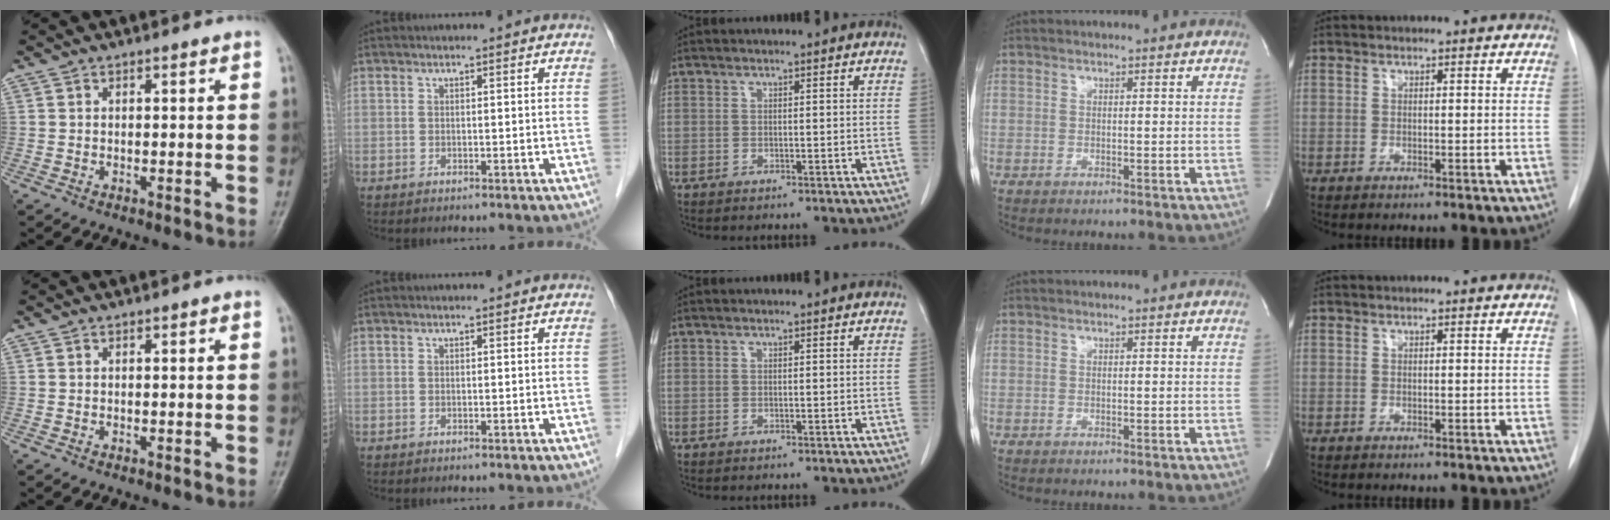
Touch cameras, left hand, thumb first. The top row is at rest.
{}